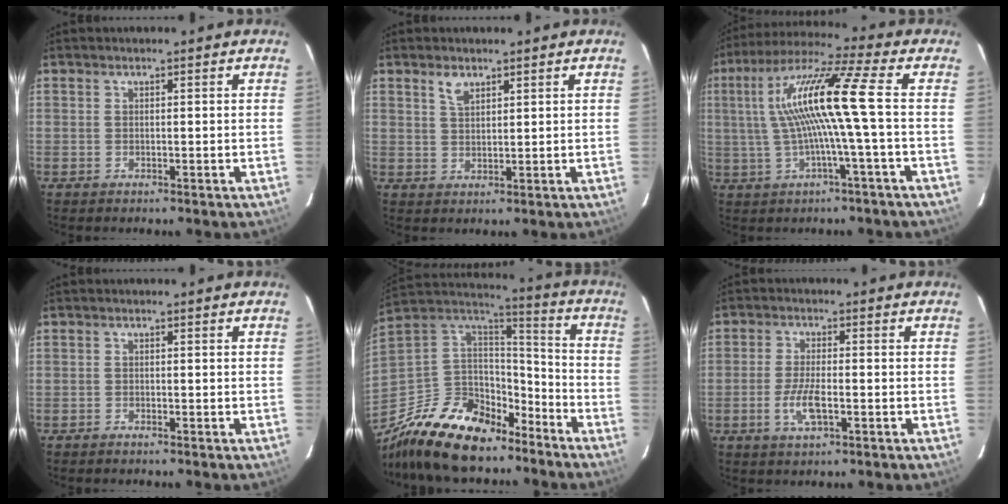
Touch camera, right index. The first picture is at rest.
{"total": 2.8, "force": [1.9, 1.3, 1.6], "torque": [-0.029, 0.002, 0.037]}
{"total": 13.2, "force": [0.2, -1.1, 13.2], "torque": [-0.252, 0.014, 0.006]}
{"total": 0.7, "force": [-0.7, 0.1, 0.1], "torque": [-0.006, 0.000, -0.014]}
{"total": 22.8, "force": [-15.9, 11.9, 11.3], "torque": [-0.252, 0.013, -0.260]}
{"total": 5.6, "force": [-2.0, 1.7, 4.9], "torque": [-0.104, -0.004, -0.038]}